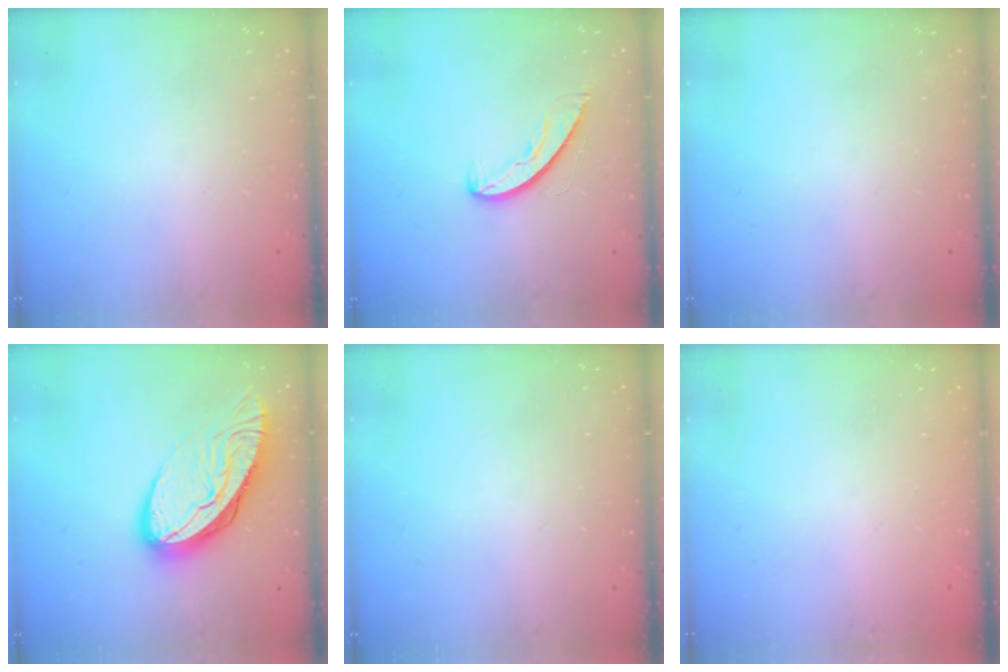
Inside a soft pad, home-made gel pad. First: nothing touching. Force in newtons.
{"total": 6.1, "press": 6.1, "slide": 0.5}
{"total": 0.0}
{"total": 14.6, "press": 14.5, "slide": 1.4}
{"total": 0.0}
{"total": 0.0}